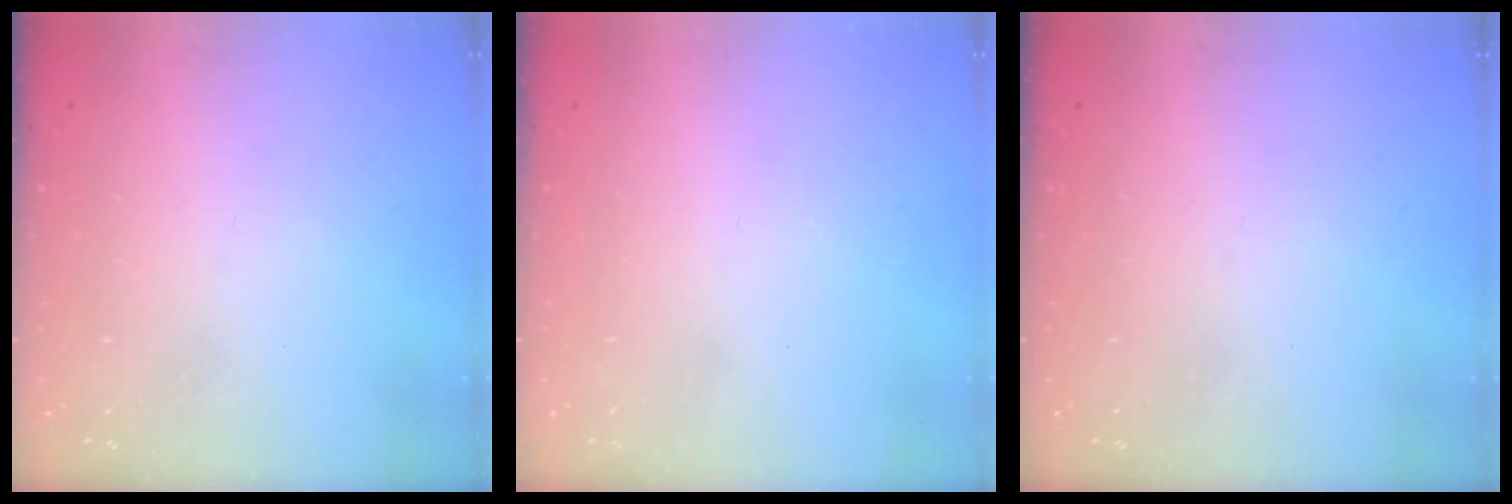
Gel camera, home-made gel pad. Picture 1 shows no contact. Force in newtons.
{"total": 1.5, "press": 1.5, "slide": 0.1}
{"total": 0.0}